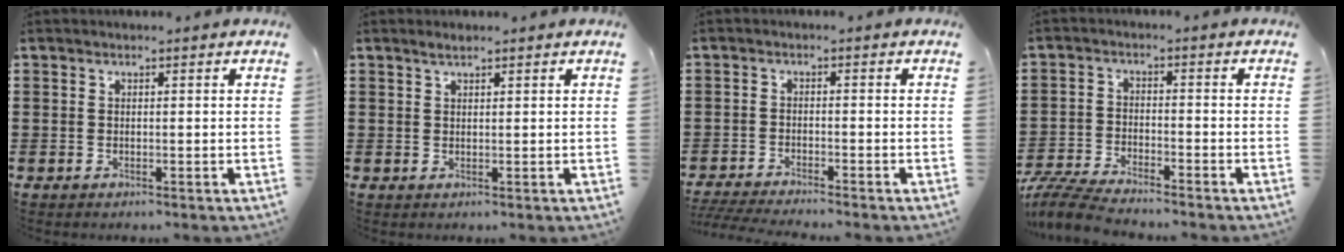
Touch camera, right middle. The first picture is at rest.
{"total": 1.0, "force": [0.8, 0.3, 0.4], "torque": [-0.010, 0.002, 0.015]}
{"total": 3.2, "force": [-3.1, 0.0, 0.7], "torque": [-0.027, -0.006, -0.069]}
{"total": 6.3, "force": [-6.1, 0.6, 1.7], "torque": [-0.050, -0.002, -0.123]}